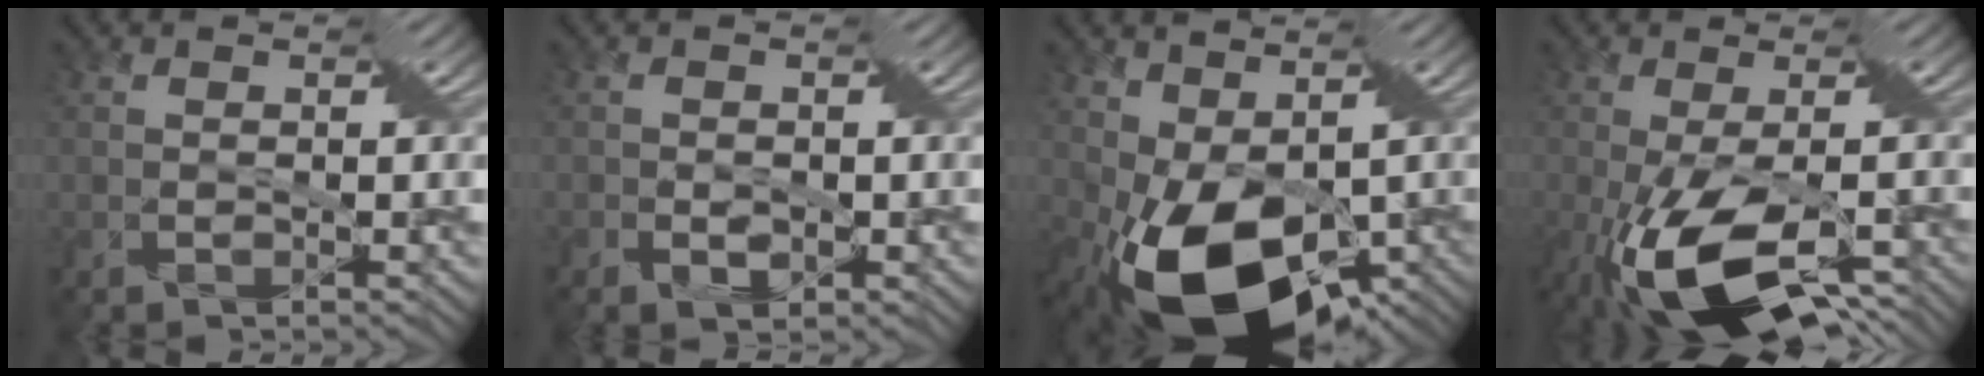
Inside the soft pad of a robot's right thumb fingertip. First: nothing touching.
{"total": 2.0, "force": [-0.8, 1.3, 1.2], "torque": [-0.003, -0.001, -0.020]}
{"total": 13.8, "force": [-3.2, 7.9, 10.9], "torque": [-0.203, -0.036, -0.045]}
{"total": 13.1, "force": [-5.7, 5.3, 10.5], "torque": [-0.215, -0.052, -0.085]}